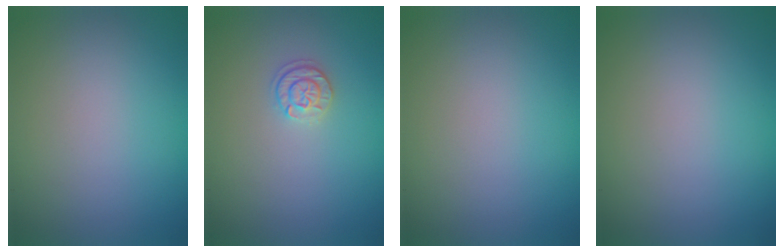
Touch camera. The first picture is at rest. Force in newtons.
{"total": 1.8, "press": 1.7, "slide": 0.4}
{"total": 0.0}
{"total": 0.0}